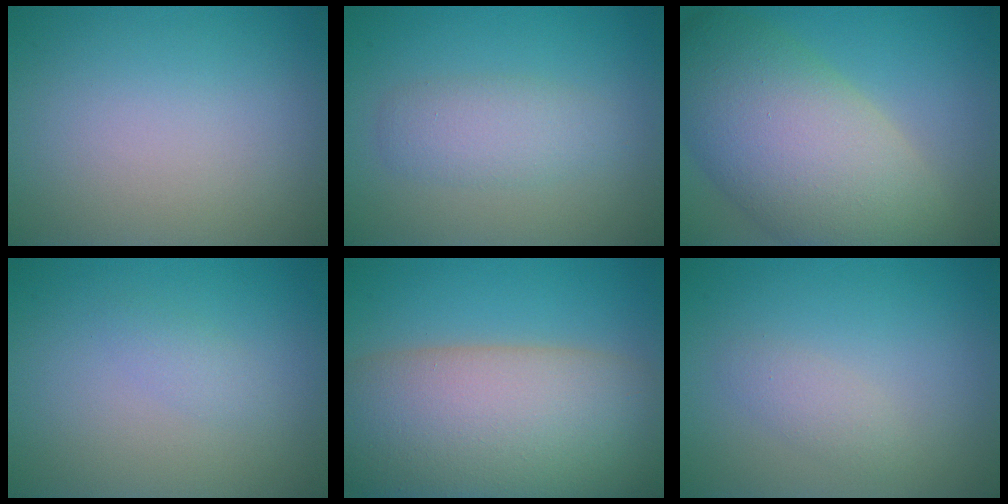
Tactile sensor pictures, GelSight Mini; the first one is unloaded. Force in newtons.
{"total": 2.8, "press": 2.8, "slide": 0.1}
{"total": 12.2, "press": 12.2, "slide": 0.9}
{"total": 1.1, "press": 1.1, "slide": 0.0}
{"total": 14.3, "press": 14.3, "slide": 0.8}
{"total": 1.4, "press": 1.4, "slide": 0.1}